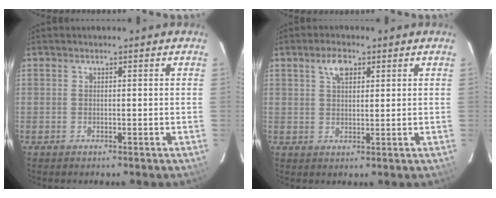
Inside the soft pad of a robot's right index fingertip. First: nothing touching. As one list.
[{"total": 3.8, "force": [2.0, 2.0, 2.6], "torque": [-0.047, 0.010, 0.037]}]